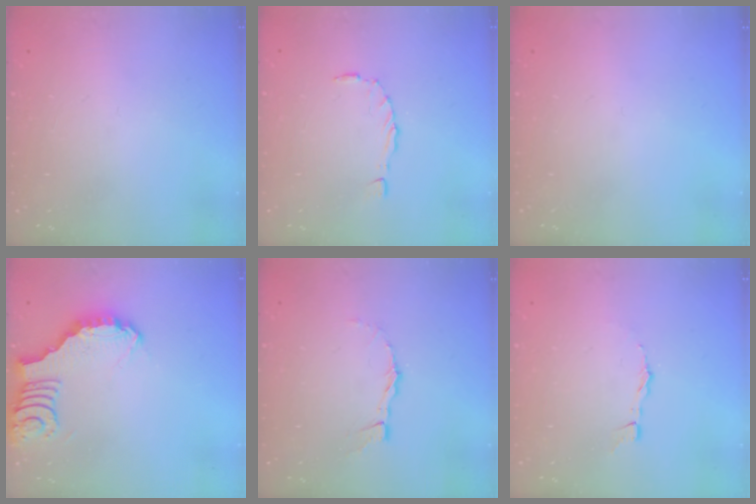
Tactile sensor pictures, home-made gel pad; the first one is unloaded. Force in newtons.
{"total": 1.9, "press": 1.9, "slide": 0.3}
{"total": 0.0}
{"total": 3.8, "press": 3.8, "slide": 0.2}
{"total": 1.6, "press": 1.6, "slide": 0.1}
{"total": 1.4, "press": 1.4, "slide": 0.1}